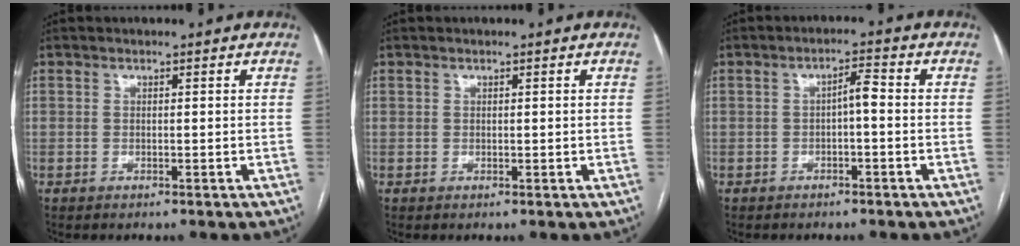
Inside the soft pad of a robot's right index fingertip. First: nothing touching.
{"total": 0.7, "force": [0.5, 0.4, 0.3], "torque": [0.002, -0.003, 0.008]}
{"total": 2.8, "force": [-0.3, 0.6, 2.7], "torque": [-0.044, 0.015, -0.004]}